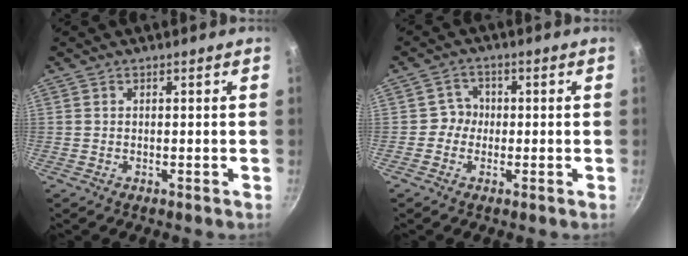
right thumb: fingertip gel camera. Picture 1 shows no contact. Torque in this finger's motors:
{"motor_torque": [0.54, 0.26, 0.40, -0.05, -0.02]}